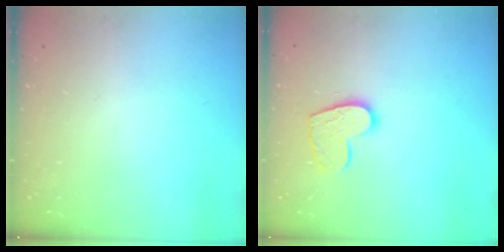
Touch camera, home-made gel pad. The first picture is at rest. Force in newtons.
{"total": 11.7, "press": 11.7, "slide": 0.8}